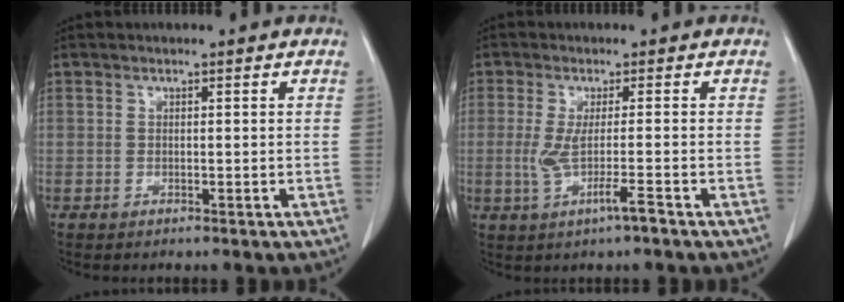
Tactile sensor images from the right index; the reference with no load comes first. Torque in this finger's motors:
{"motor_torque": [0.10, 0.12, 0.20, 0.05]}